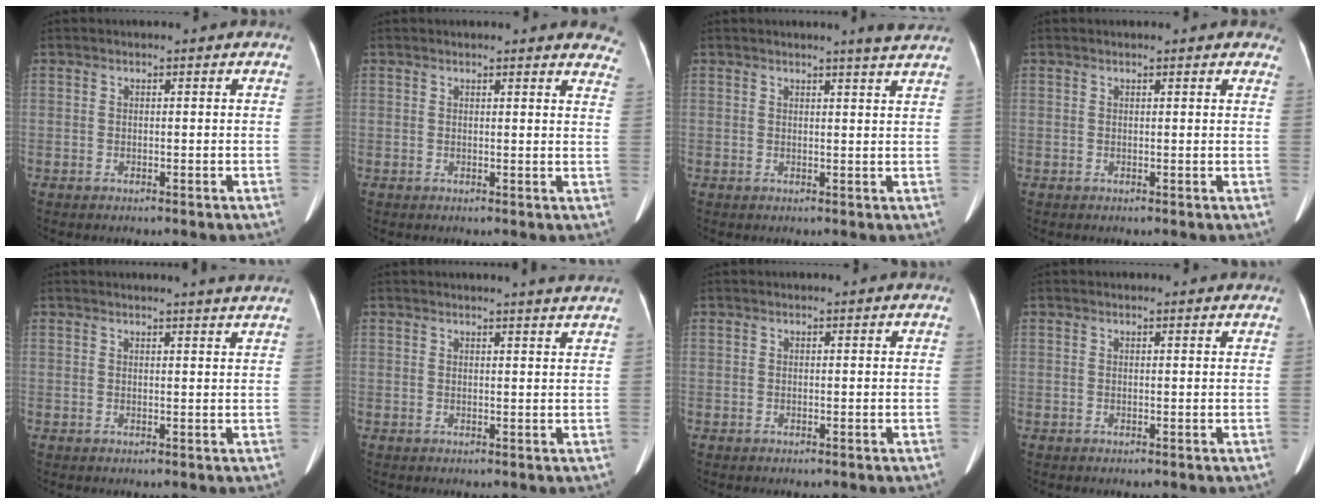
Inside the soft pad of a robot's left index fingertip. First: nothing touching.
{"total": 13.0, "force": [12.4, 2.2, 3.4], "torque": [0.000, -0.055, 0.102]}
{"total": 3.9, "force": [3.4, -0.8, 1.7], "torque": [-0.023, -0.023, 0.023]}
{"total": 6.1, "force": [5.4, 1.5, 2.6], "torque": [-0.018, -0.008, 0.044]}
{"total": 4.5, "force": [4.1, -0.9, 1.5], "torque": [-0.017, -0.019, 0.027]}
{"total": 4.6, "force": [4.2, -0.9, 1.5], "torque": [-0.018, -0.020, 0.028]}
{"total": 0.8, "force": [0.7, 0.0, 0.3], "torque": [-0.004, -0.007, 0.004]}
{"total": 1.7, "force": [1.7, 0.3, 0.3], "torque": [-0.006, -0.011, 0.010]}